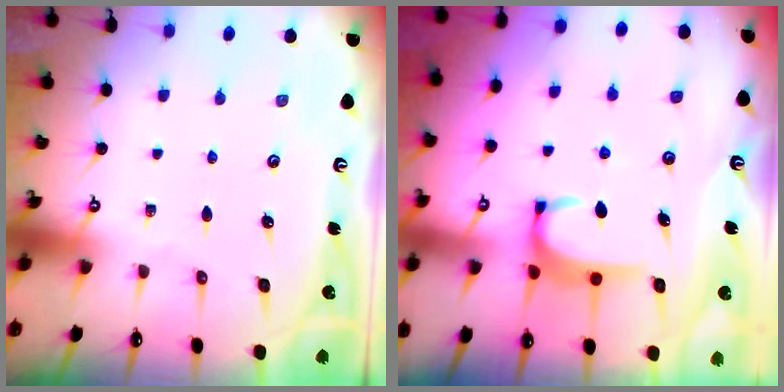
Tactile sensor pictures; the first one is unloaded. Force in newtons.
{"total": 2.9, "press": 2.8, "slide": 0.5}